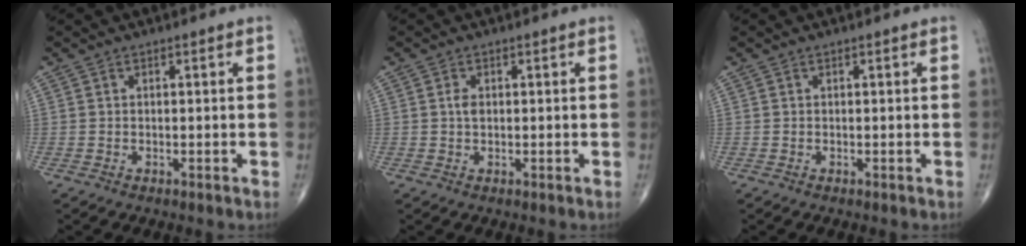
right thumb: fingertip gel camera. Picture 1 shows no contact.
{"total": 1.5, "force": [0.2, 1.0, 1.2], "torque": [-0.020, 0.001, 0.002]}
{"total": 0.0}